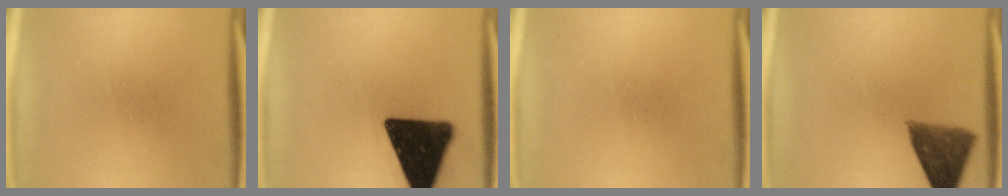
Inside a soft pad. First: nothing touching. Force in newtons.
{"total": 19.6}
{"total": 0.0}
{"total": 8.4}